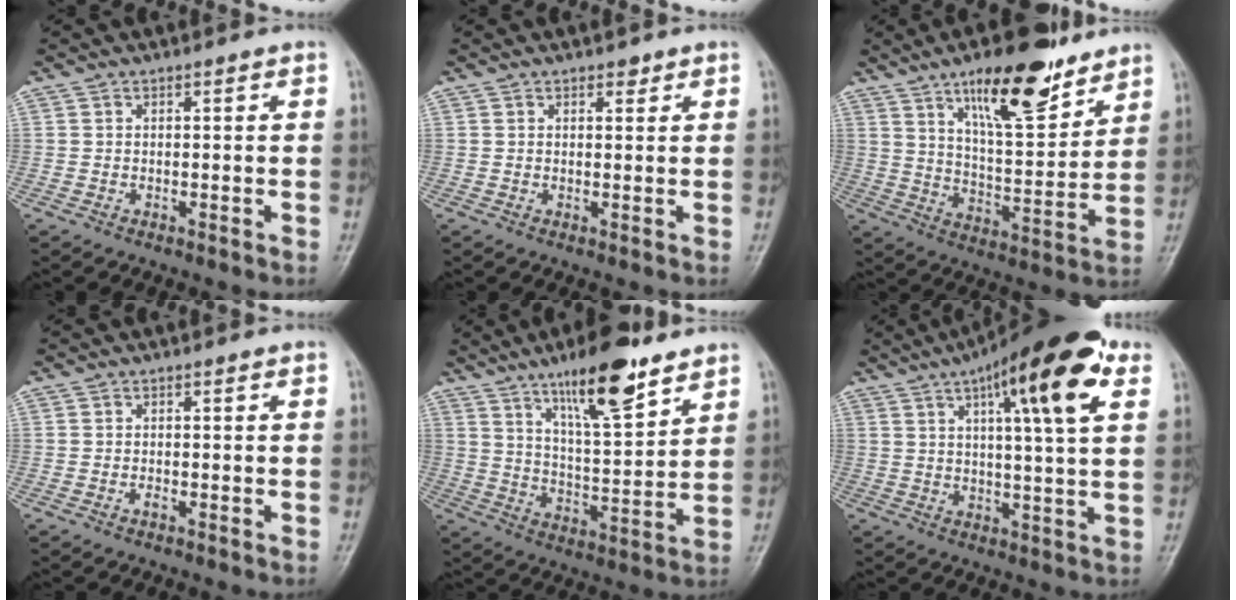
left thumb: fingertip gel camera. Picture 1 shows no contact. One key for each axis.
{"total": 1.4, "fx": 1.0, "fy": 0.8, "fz": 0.7, "tx": 0.000, "ty": -0.005, "tz": 0.011}
{"total": 17.2, "fx": 11.0, "fy": 5.6, "fz": 12.0, "tx": -0.158, "ty": -0.063, "tz": 0.185}
{"total": 0.7, "fx": -0.4, "fy": 0.3, "fz": 0.5, "tx": -0.008, "ty": 0.000, "tz": -0.008}
{"total": 15.2, "fx": 10.0, "fy": 4.1, "fz": 10.8, "tx": -0.153, "ty": -0.057, "tz": 0.168}
{"total": 17.5, "fx": 7.9, "fy": 4.1, "fz": 15.0, "tx": -0.210, "ty": -0.010, "tz": 0.114}